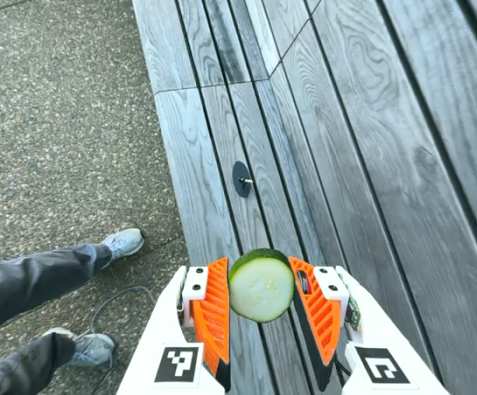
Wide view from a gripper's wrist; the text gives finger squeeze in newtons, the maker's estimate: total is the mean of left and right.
{"total": 12.4, "left": 13.0, "right": 11.8}